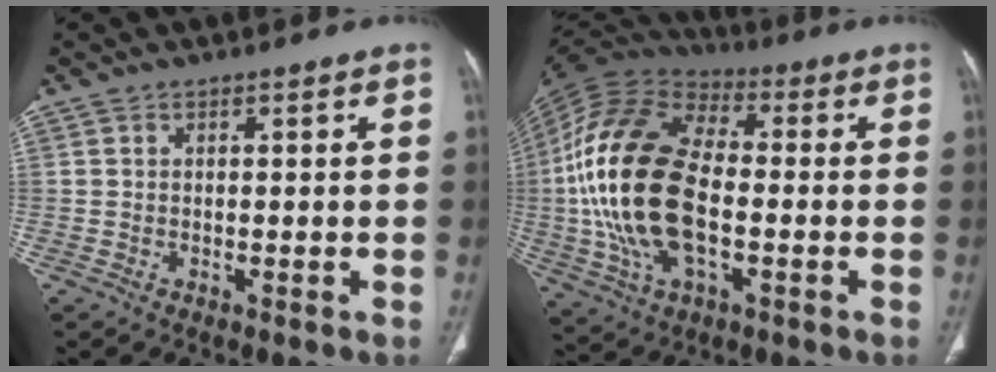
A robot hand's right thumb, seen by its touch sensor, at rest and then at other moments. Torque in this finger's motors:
{"motor_torque": [0.65, 1.48, 2.77, 0.00, 1.00]}